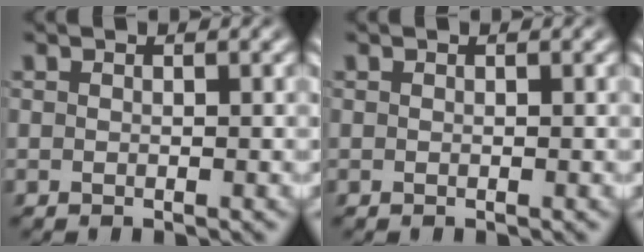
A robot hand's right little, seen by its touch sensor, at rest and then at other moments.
{"total": 0.0}